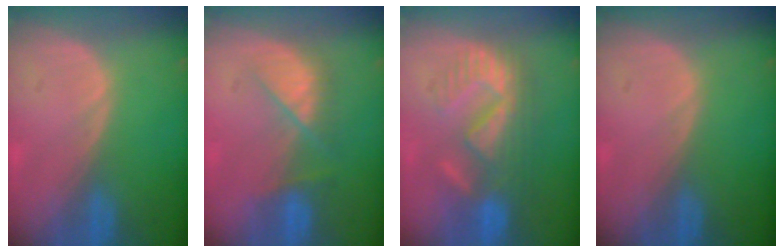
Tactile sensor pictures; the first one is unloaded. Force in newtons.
{"total": 5.4, "press": 5.4, "slide": 0.5}
{"total": 9.2, "press": 8.9, "slide": 2.3}
{"total": 0.0}